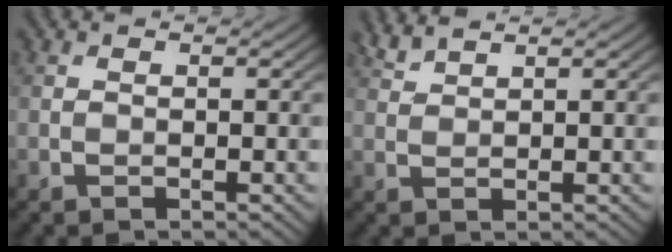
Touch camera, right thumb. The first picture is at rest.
{"total": 2.3, "force": [2.1, 0.2, 0.9], "torque": [-0.024, 0.007, 0.048]}